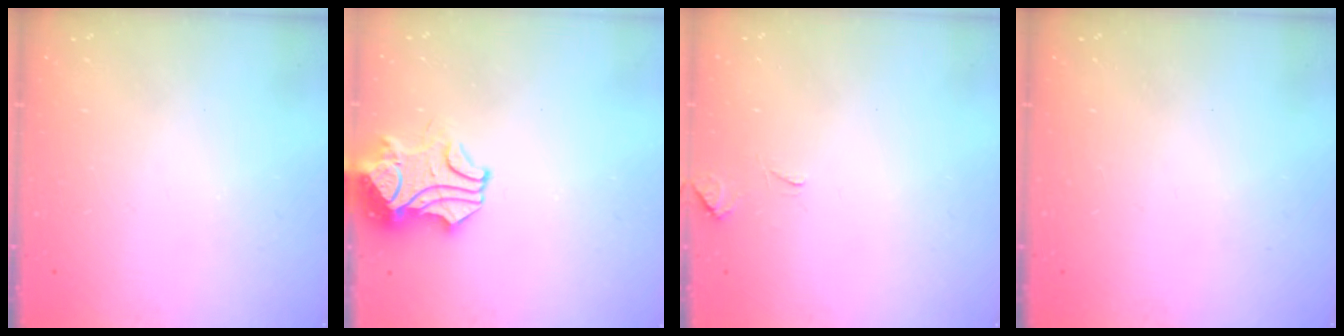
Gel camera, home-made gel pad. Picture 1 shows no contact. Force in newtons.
{"total": 1.4, "press": 0.5, "slide": 1.3}
{"total": 1.1, "press": 1.0, "slide": 0.4}
{"total": 0.0}